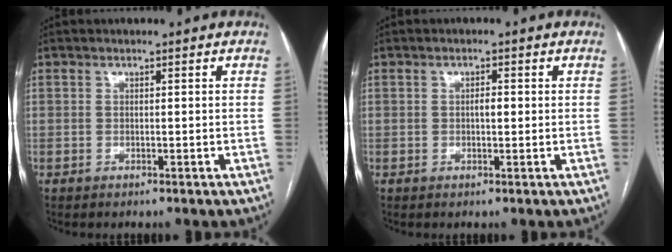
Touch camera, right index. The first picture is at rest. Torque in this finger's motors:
{"motor_torque": [0.26, -0.04, 0.03, 0.03]}